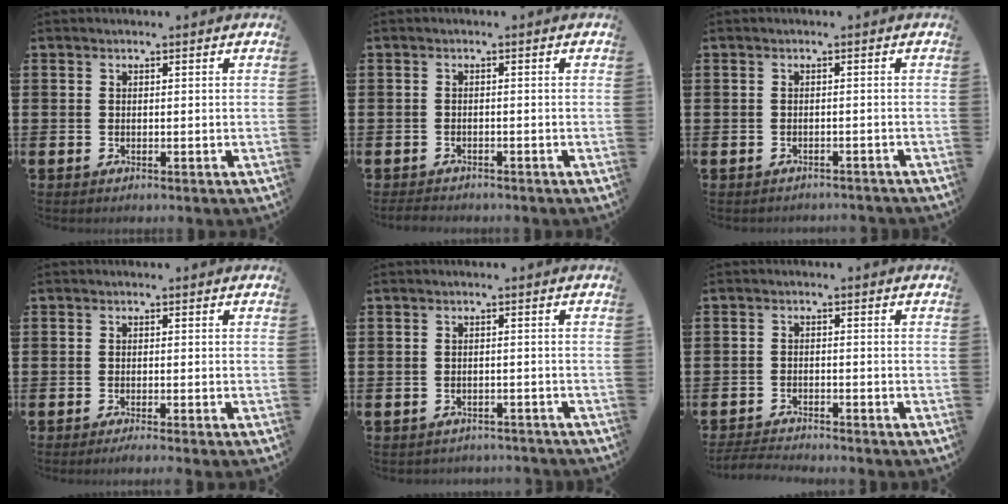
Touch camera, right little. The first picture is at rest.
{"total": 0.8, "force": [-0.8, 0.2, 0.1], "torque": [-0.005, 0.002, -0.017]}
{"total": 0.7, "force": [-0.7, 0.1, -0.1], "torque": [-0.002, 0.001, -0.014]}
{"total": 0.7, "force": [-0.5, 0.0, 0.6], "torque": [-0.007, 0.000, -0.009]}
{"total": 1.1, "force": [-1.0, 0.1, -0.2], "torque": [-0.002, 0.002, -0.023]}
{"total": 2.1, "force": [-2.1, 0.0, 0.2], "torque": [-0.004, 0.004, -0.044]}